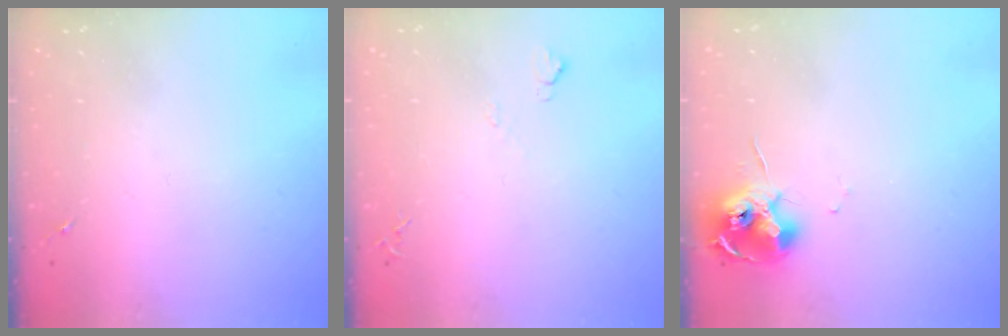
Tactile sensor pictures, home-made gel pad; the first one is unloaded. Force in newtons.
{"total": 4.0, "press": 4.0, "slide": 0.6}
{"total": 12.0, "press": 11.9, "slide": 1.3}